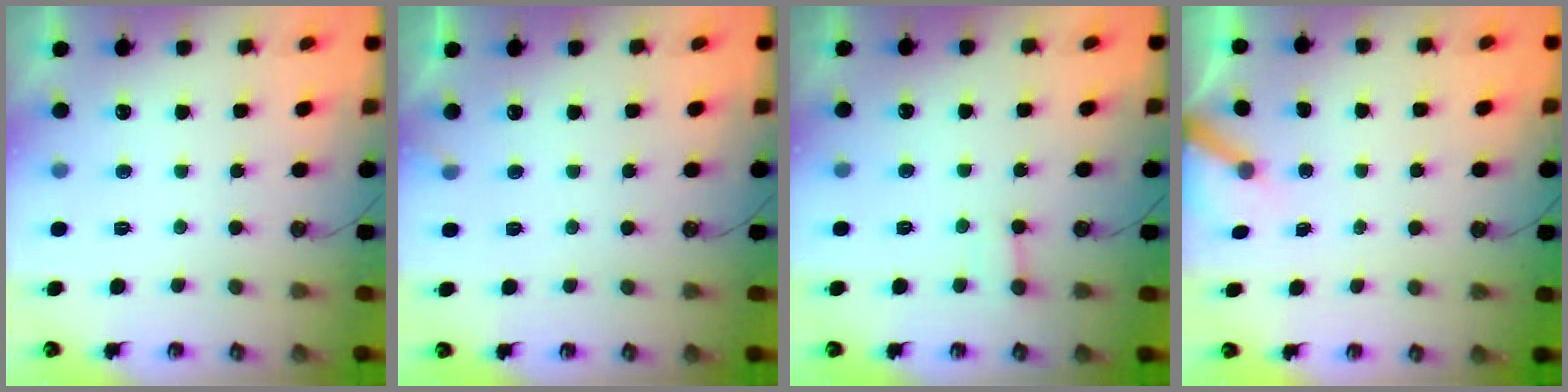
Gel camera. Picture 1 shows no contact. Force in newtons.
{"total": 4.4, "press": 4.4, "slide": 0.3}
{"total": 4.7, "press": 4.7, "slide": 0.3}
{"total": 3.4, "press": 3.4, "slide": 0.3}